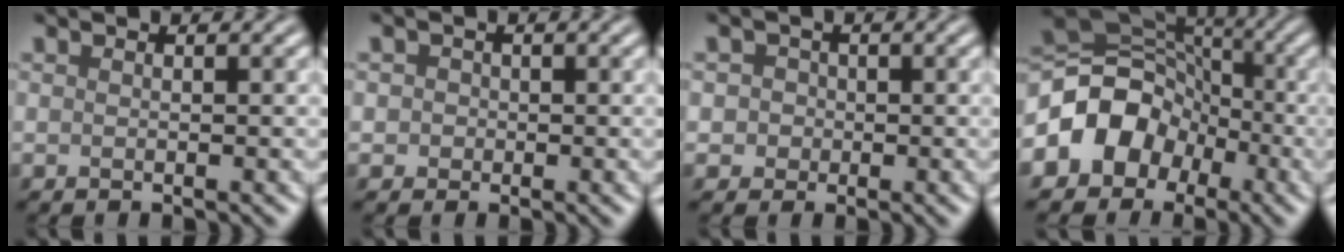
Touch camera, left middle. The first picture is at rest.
{"total": 2.3, "force": [0.7, 2.1, 0.7], "torque": [0.015, 0.018, -0.016]}
{"total": 3.1, "force": [0.7, 2.8, 0.9], "torque": [0.016, 0.028, -0.017]}
{"total": 8.7, "force": [-2.7, 7.1, 4.2], "torque": [-0.085, 0.011, -0.069]}